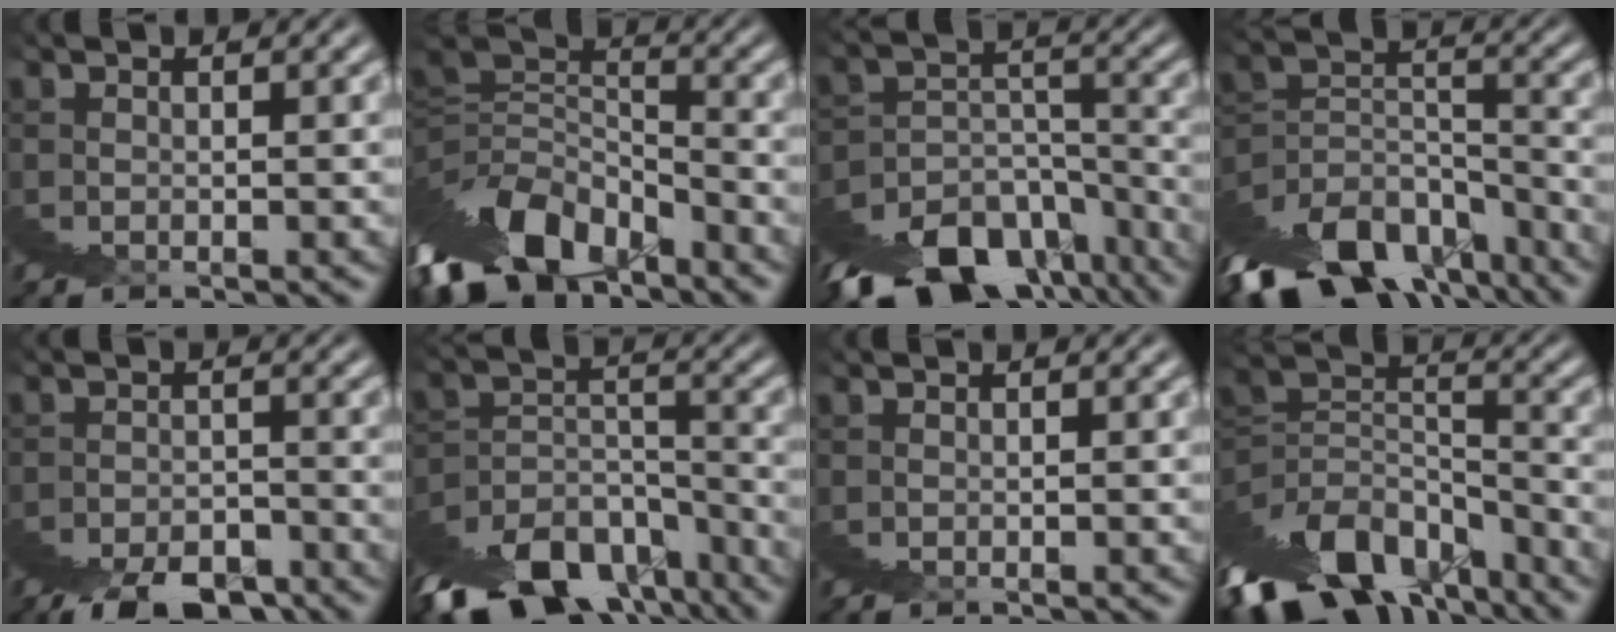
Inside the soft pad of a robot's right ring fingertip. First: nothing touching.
{"total": 7.4, "force": [-4.6, 3.5, 4.6], "torque": [-0.048, -0.003, -0.081]}
{"total": 9.2, "force": [-9.0, 0.3, 1.4], "torque": [0.007, -0.009, -0.143]}
{"total": 6.9, "force": [-6.6, 0.2, 1.9], "torque": [-0.019, -0.008, -0.103]}
{"total": 4.2, "force": [-3.8, -1.5, -0.9], "torque": [0.039, 0.021, -0.073]}
{"total": 7.3, "force": [-7.2, -0.2, 1.3], "torque": [-0.012, -0.016, -0.110]}
{"total": 0.0}
{"total": 6.5, "force": [-4.7, 1.8, 4.2], "torque": [-0.040, 0.000, -0.076]}